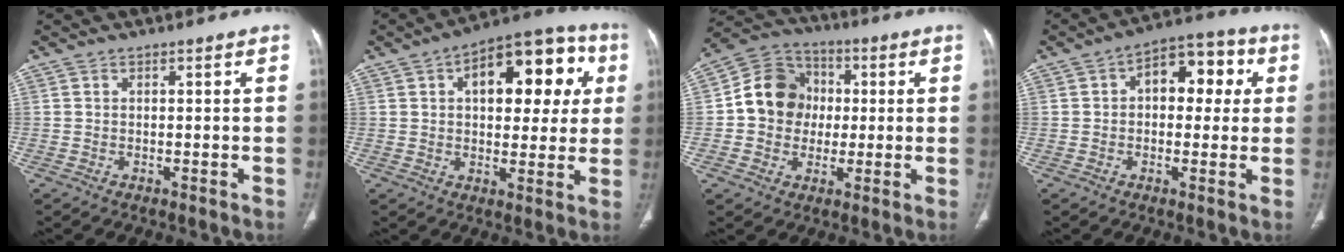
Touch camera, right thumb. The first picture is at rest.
{"total": 18.6, "force": [5.2, 9.9, 14.8], "torque": [-0.147, 0.022, 0.066]}
{"total": 12.3, "force": [0.4, 10.9, 5.6], "torque": [-0.063, 0.024, -0.003]}
{"total": 11.3, "force": [2.2, 7.0, 8.6], "torque": [-0.074, 0.029, 0.023]}